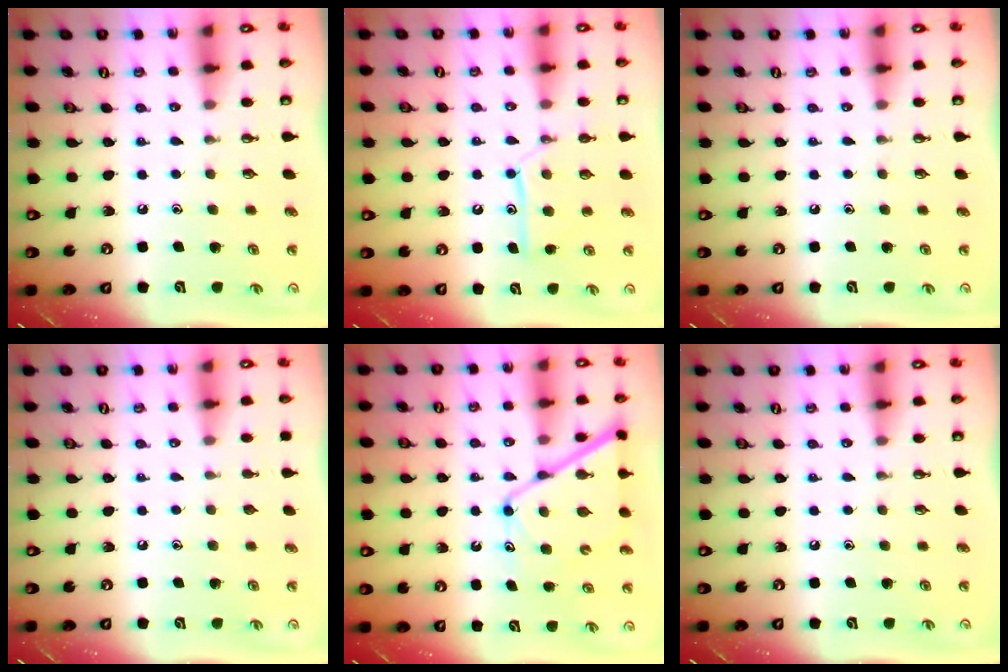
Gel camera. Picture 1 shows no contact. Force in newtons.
{"total": 11.8, "press": 11.7, "slide": 0.8}
{"total": 0.0}
{"total": 0.0}
{"total": 12.5, "press": 12.5, "slide": 1.3}
{"total": 0.0}